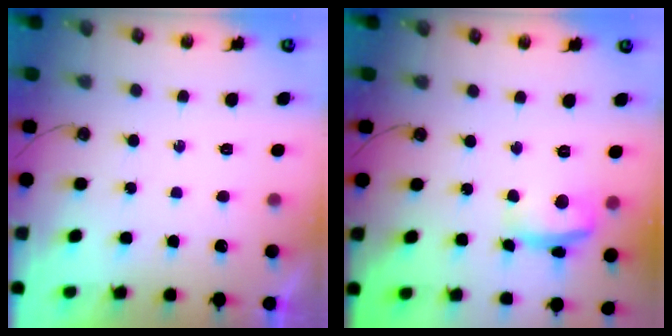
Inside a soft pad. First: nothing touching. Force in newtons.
{"total": 9.2, "press": 9.1, "slide": 1.4}